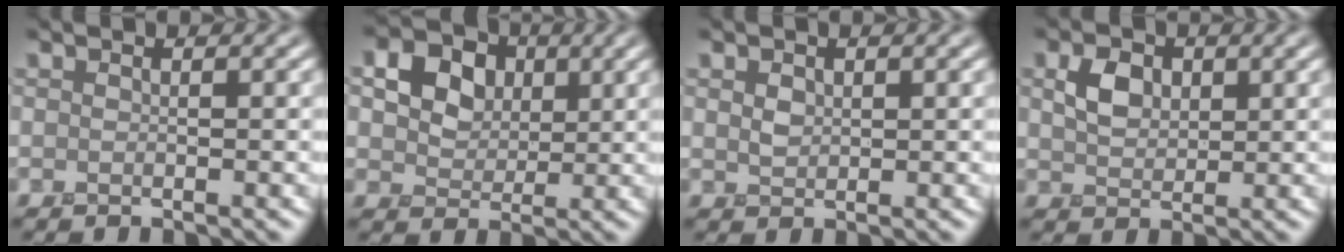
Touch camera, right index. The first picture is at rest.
{"total": 7.0, "force": [2.0, 5.6, 3.6], "torque": [-0.091, 0.009, 0.026]}
{"total": 1.4, "force": [0.4, 1.0, 0.8], "torque": [-0.019, -0.002, 0.007]}
{"total": 2.7, "force": [0.6, 2.0, 1.6], "torque": [-0.038, 0.000, 0.007]}